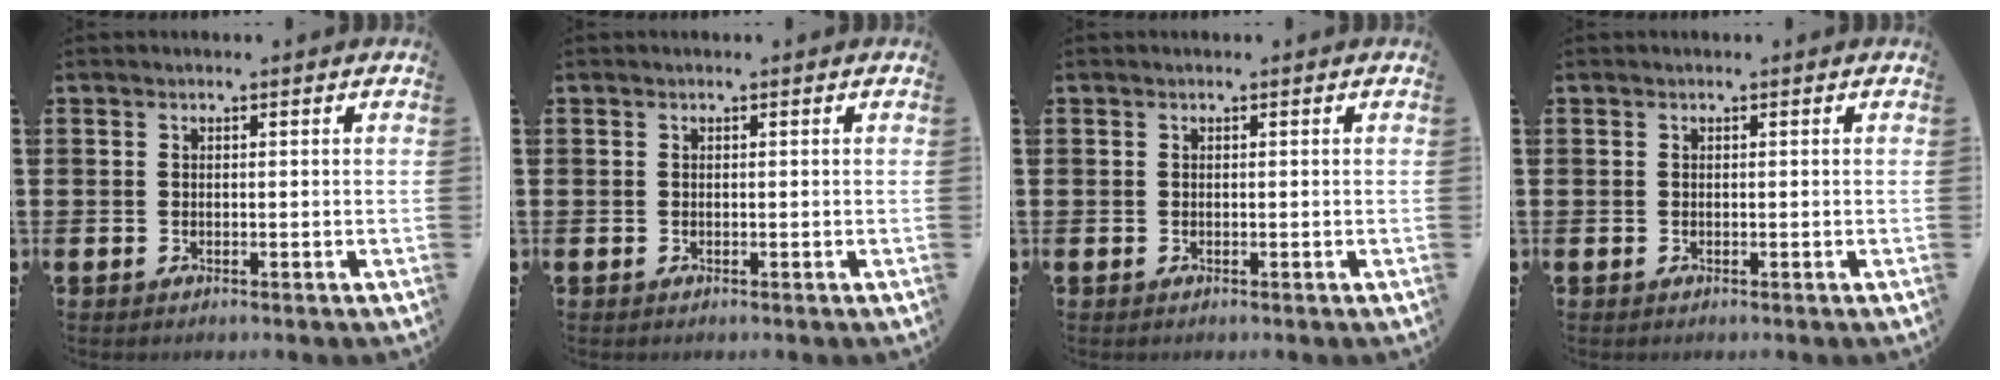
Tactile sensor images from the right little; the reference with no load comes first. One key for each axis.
{"total": 0.0}
{"total": 0.0}
{"total": 0.0}